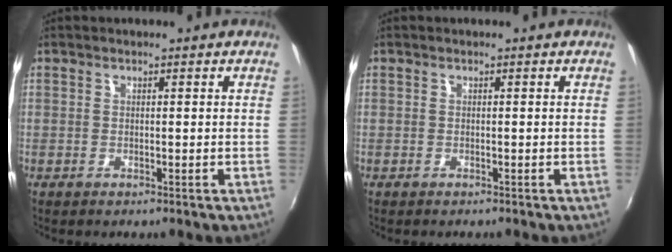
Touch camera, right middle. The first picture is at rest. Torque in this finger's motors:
{"motor_torque": [0.34, -0.49, 0.00, 0.00]}